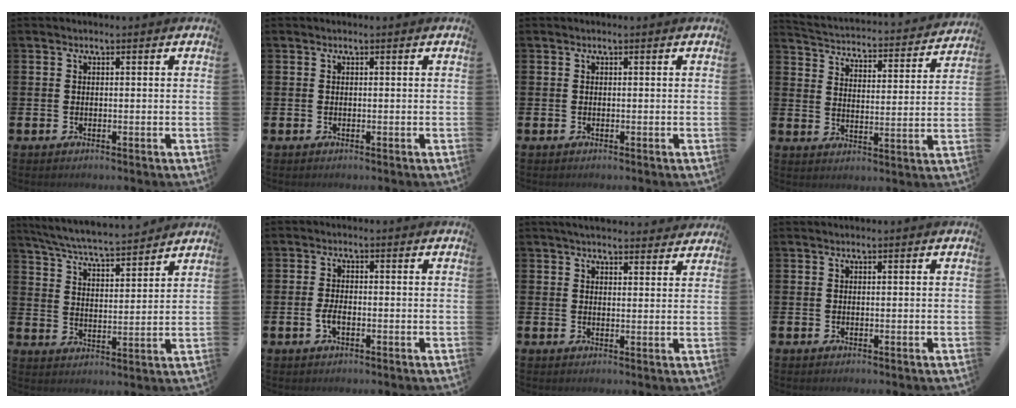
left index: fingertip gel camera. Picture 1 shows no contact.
{"total": 0.0}
{"total": 0.0}
{"total": 3.7, "force": [3.6, 0.7, 0.4], "torque": [-0.031, -0.040, 0.053]}
{"total": 6.4, "force": [6.2, 0.3, 1.4], "torque": [-0.054, -0.045, 0.107]}
{"total": 2.2, "force": [-0.7, 1.1, 1.8], "torque": [-0.029, 0.001, -0.015]}
{"total": 4.0, "force": [3.8, 0.7, 0.8], "torque": [-0.019, -0.015, 0.070]}
{"total": 0.0}